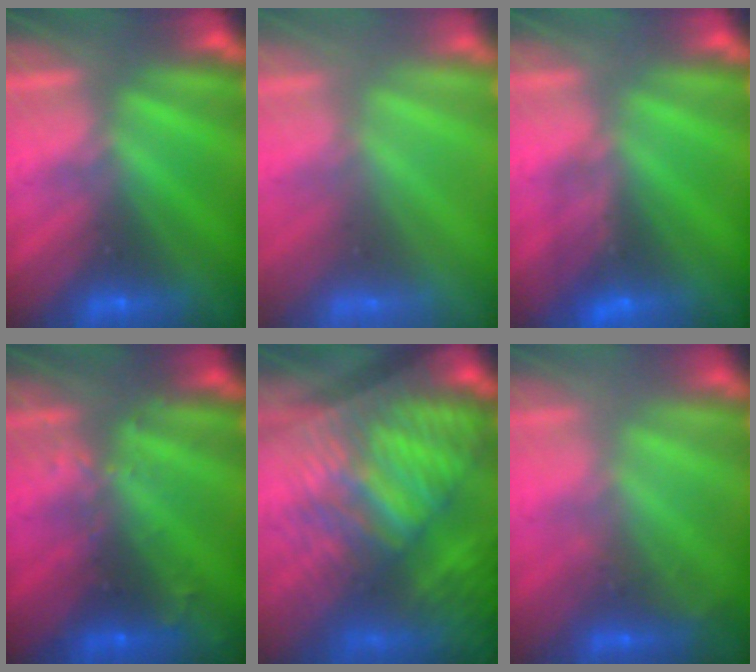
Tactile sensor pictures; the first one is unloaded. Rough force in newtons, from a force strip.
{"total": 3.4}
{"total": 1.2}
{"total": 2.9}
{"total": 8.4}
{"total": 2.2}